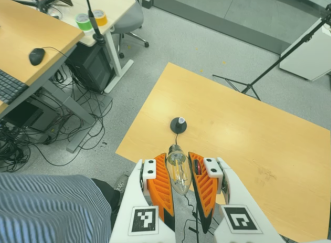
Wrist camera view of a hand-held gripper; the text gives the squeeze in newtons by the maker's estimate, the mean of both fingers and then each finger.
{"total": 22.4, "left": 25.0, "right": 19.8}